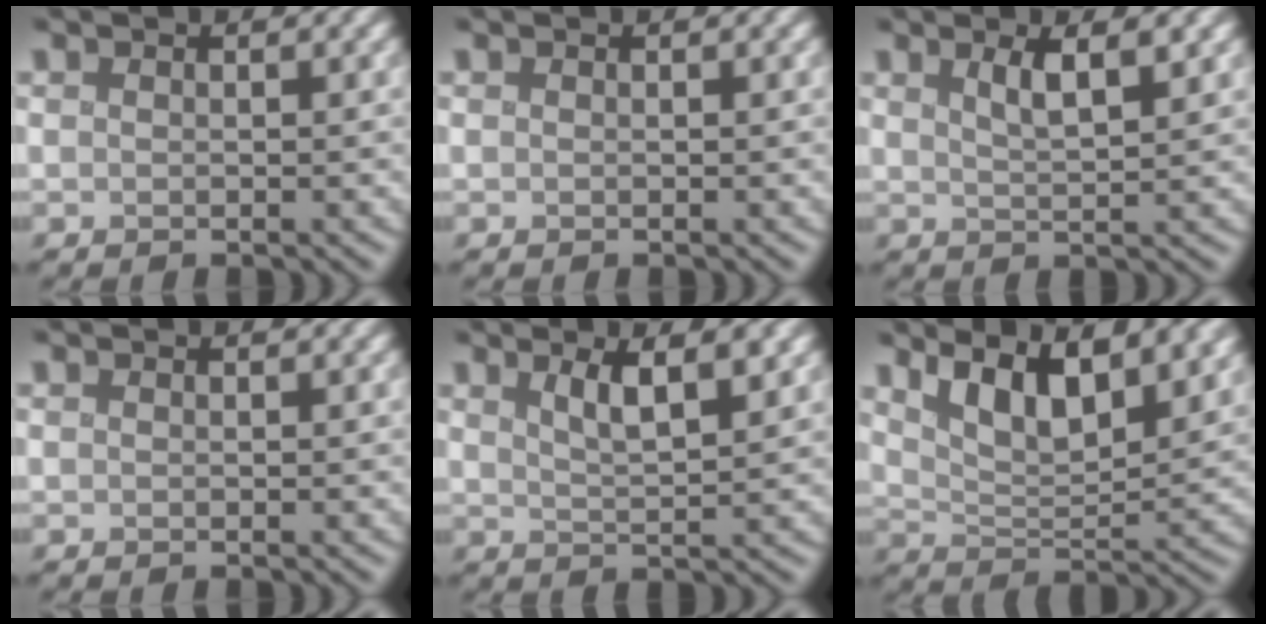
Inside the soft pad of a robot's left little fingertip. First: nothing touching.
{"total": 0.0}
{"total": 2.7, "force": [1.0, 0.5, 2.4], "torque": [-0.056, -0.005, 0.025]}
{"total": 0.0}
{"total": 3.5, "force": [1.4, 0.8, 3.1], "torque": [-0.066, -0.005, 0.031]}
{"total": 8.3, "force": [4.4, 3.3, 6.2], "torque": [-0.104, 0.006, 0.068]}